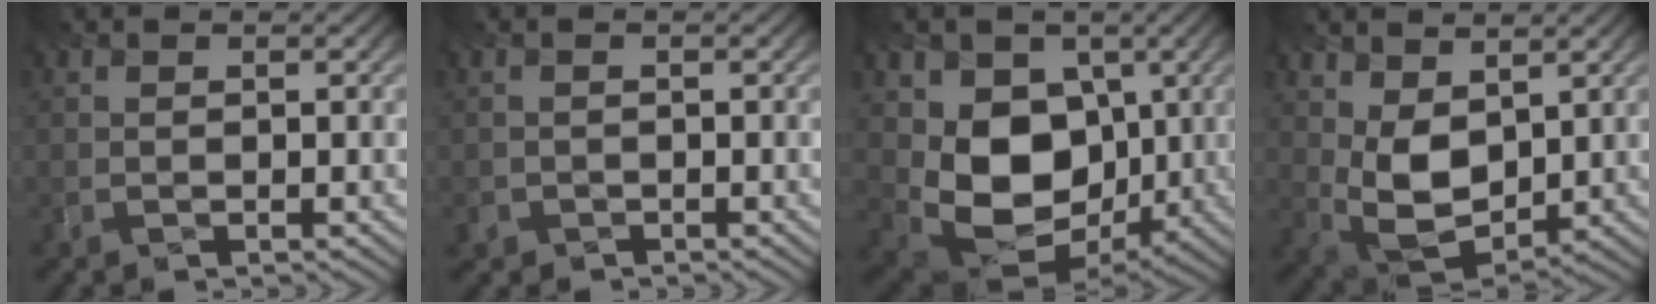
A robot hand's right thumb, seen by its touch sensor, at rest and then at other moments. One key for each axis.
{"total": 0.8, "fx": -0.5, "fy": 0.5, "fz": -0.3, "tx": 0.000, "ty": 0.003, "tz": -0.002}
{"total": 11.1, "fx": -0.3, "fy": 8.6, "fz": 7.0, "tx": -0.156, "ty": -0.036, "tz": -0.001}
{"total": 8.1, "fx": 2.3, "fy": 5.0, "fz": 6.0, "tx": -0.146, "ty": -0.006, "tz": 0.052}